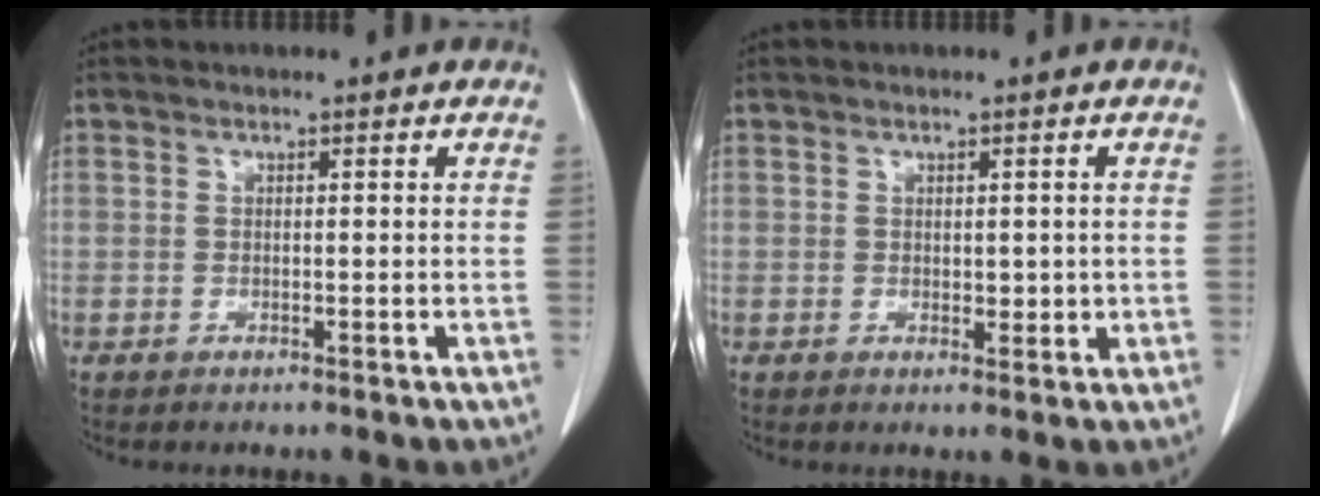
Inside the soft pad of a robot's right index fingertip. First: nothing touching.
{"total": 1.8, "force": [0.1, 0.8, 1.6], "torque": [-0.021, -0.005, 0.007]}